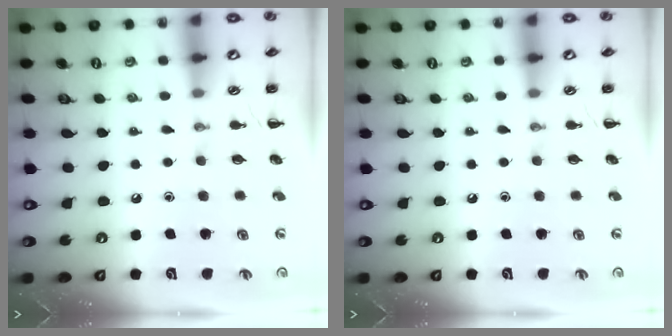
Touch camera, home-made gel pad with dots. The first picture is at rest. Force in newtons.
{"total": 0.0}